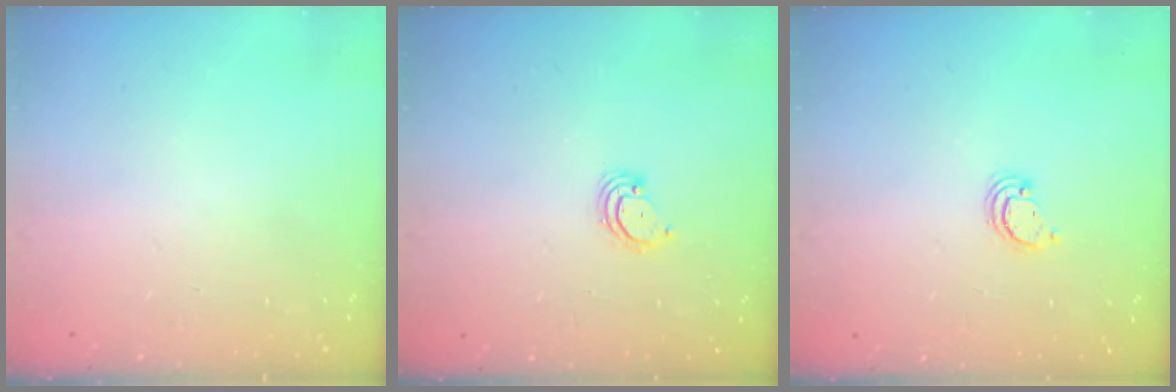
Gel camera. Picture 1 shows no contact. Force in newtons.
{"total": 2.8, "press": 2.8, "slide": 0.2}
{"total": 2.6, "press": 2.6, "slide": 0.2}